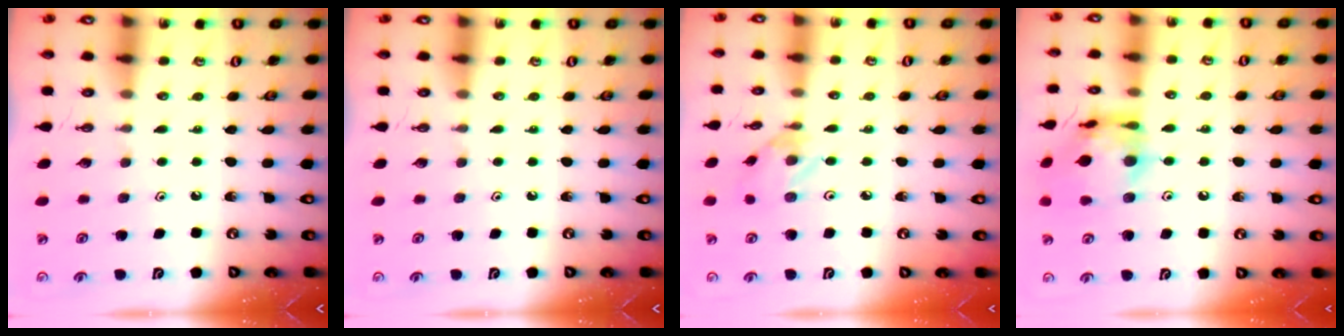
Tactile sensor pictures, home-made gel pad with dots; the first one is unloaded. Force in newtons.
{"total": 0.0}
{"total": 2.7, "press": 2.7, "slide": 0.1}
{"total": 14.8, "press": 14.7, "slide": 1.5}